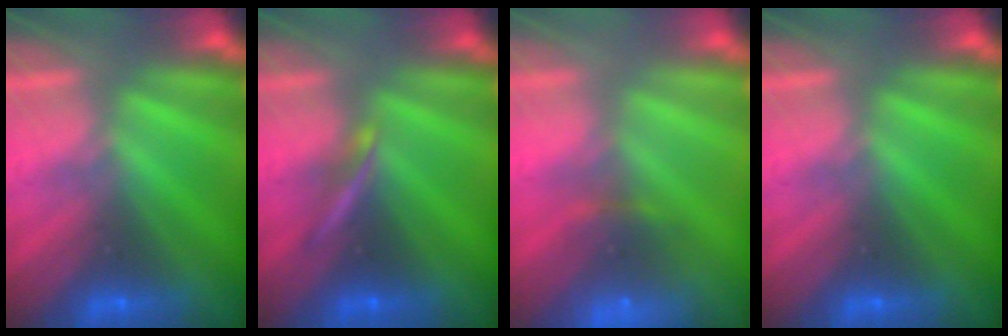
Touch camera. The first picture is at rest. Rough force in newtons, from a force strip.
{"total": 2.2}
{"total": 5.6}
{"total": 0.0}